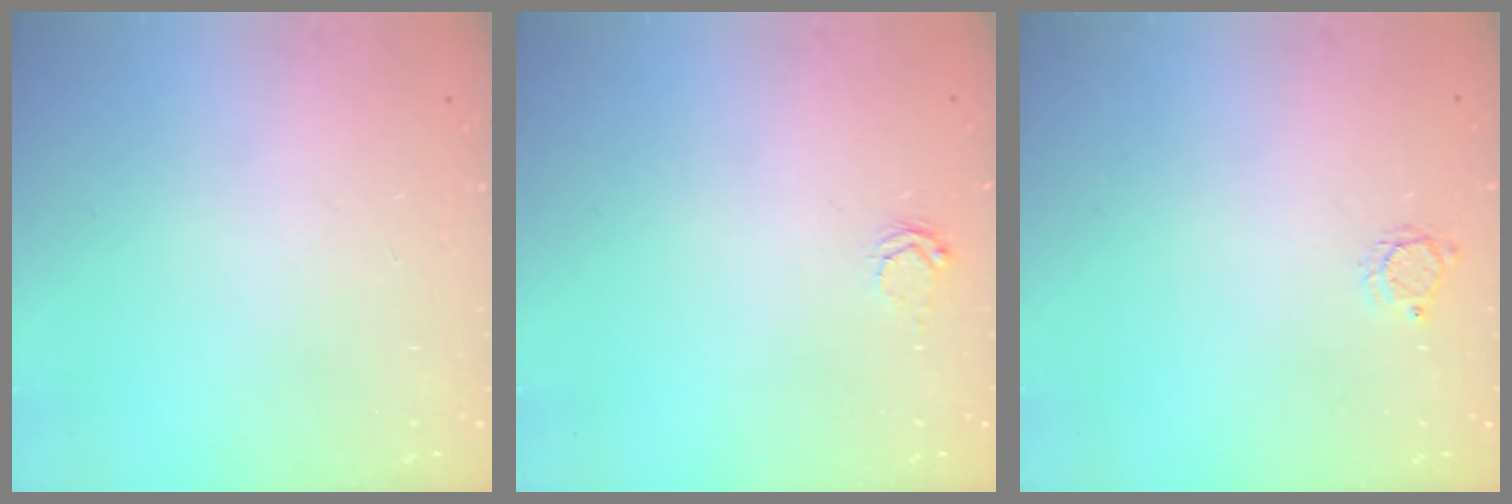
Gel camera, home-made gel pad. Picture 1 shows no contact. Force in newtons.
{"total": 3.5, "press": 3.5, "slide": 0.5}
{"total": 3.0, "press": 3.0, "slide": 0.3}